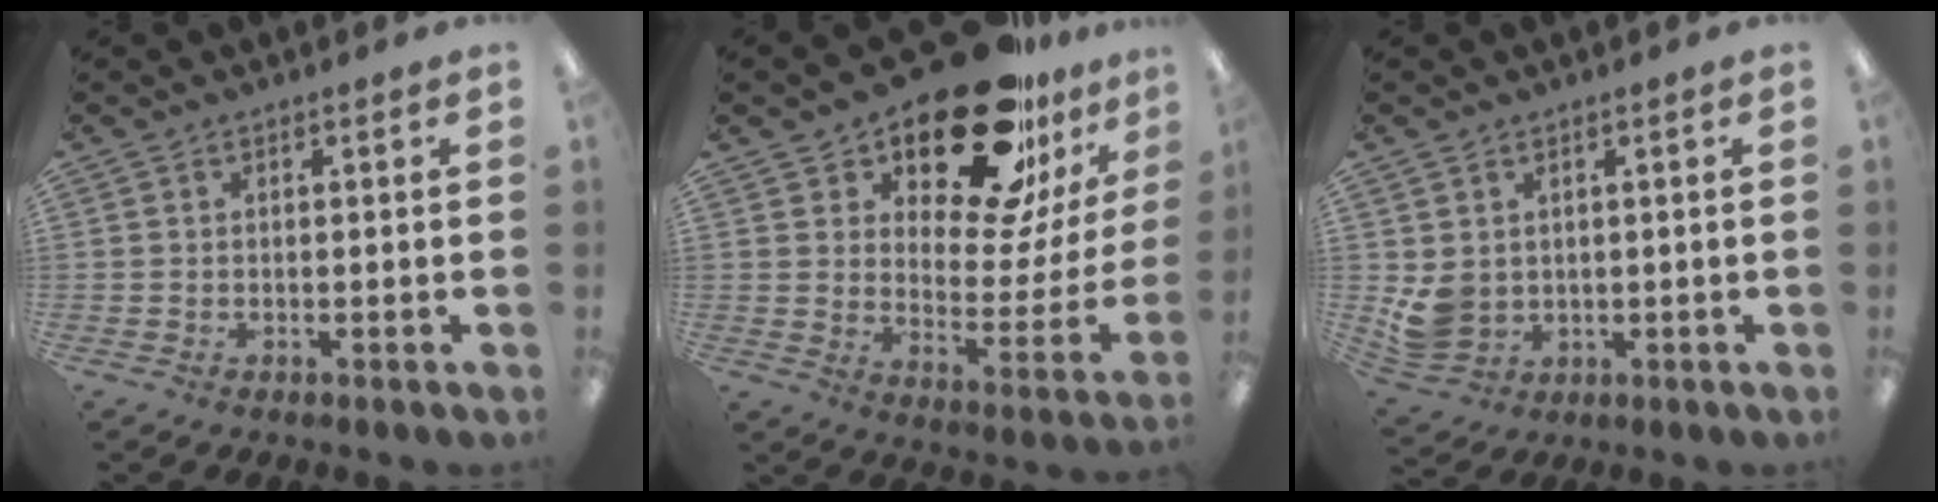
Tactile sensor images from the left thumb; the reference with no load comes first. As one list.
[{"total": 23.5, "force": [18.5, 8.0, 11.9], "torque": [-0.186, -0.125, 0.314]}, {"total": 5.9, "force": [1.5, 5.2, 2.5], "torque": [-0.058, -0.004, 0.034]}]